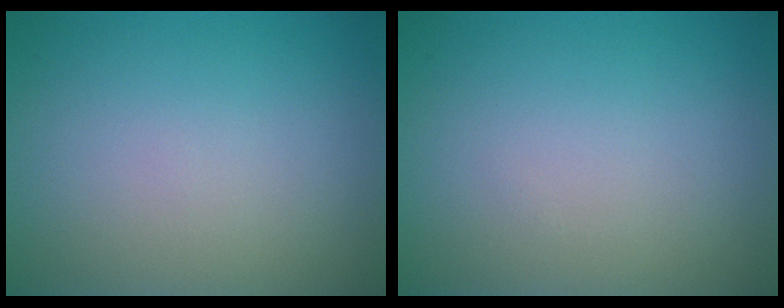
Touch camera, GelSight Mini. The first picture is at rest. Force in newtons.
{"total": 0.0}